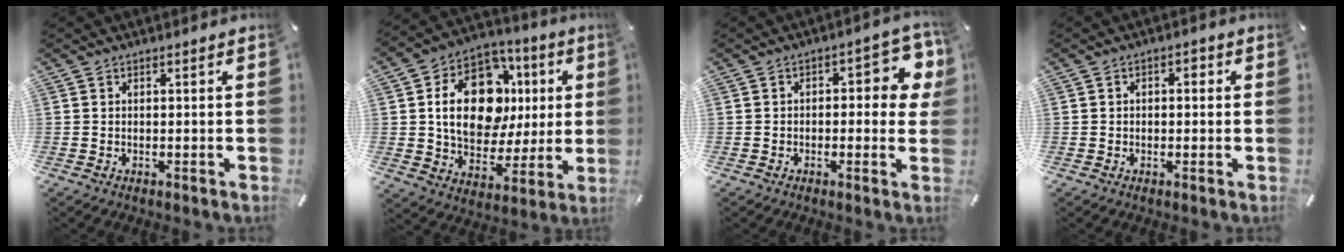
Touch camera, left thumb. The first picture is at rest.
{"total": 19.0, "force": [4.1, 13.8, 12.5], "torque": [-0.207, -0.008, 0.078]}
{"total": 8.2, "force": [1.1, 4.1, 6.9], "torque": [-0.089, -0.007, 0.013]}
{"total": 1.7, "force": [-0.3, 1.3, 1.0], "torque": [-0.013, 0.007, -0.011]}